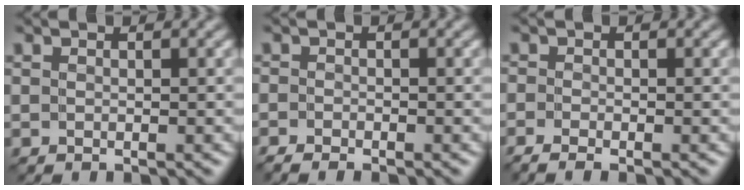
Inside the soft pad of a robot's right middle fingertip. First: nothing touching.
{"total": 1.5, "force": [-1.4, 0.2, 0.4], "torque": [-0.008, -0.002, -0.034]}
{"total": 1.9, "force": [-1.6, 0.3, 1.0], "torque": [-0.021, -0.003, -0.037]}